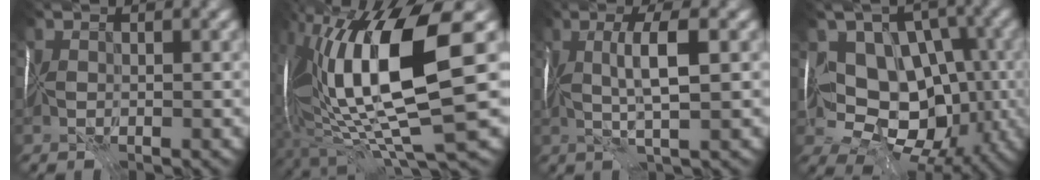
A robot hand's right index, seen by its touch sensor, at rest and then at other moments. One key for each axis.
{"total": 12.9, "fx": 1.3, "fy": 2.5, "fz": 12.6, "tx": -0.223, "ty": -0.012, "tz": 0.029}
{"total": 3.2, "fx": 0.2, "fy": -0.8, "fz": 3.1, "tx": -0.046, "ty": -0.004, "tz": 0.008}
{"total": 8.3, "fx": -0.7, "fy": 6.2, "fz": 5.4, "tx": -0.029, "ty": -0.022, "tz": -0.013}